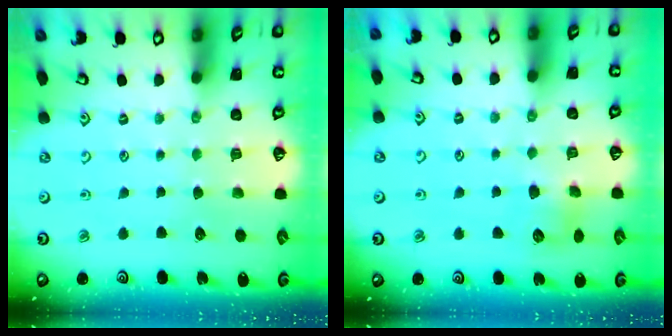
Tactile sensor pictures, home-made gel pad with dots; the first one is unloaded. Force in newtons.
{"total": 6.3, "press": 6.3, "slide": 0.6}